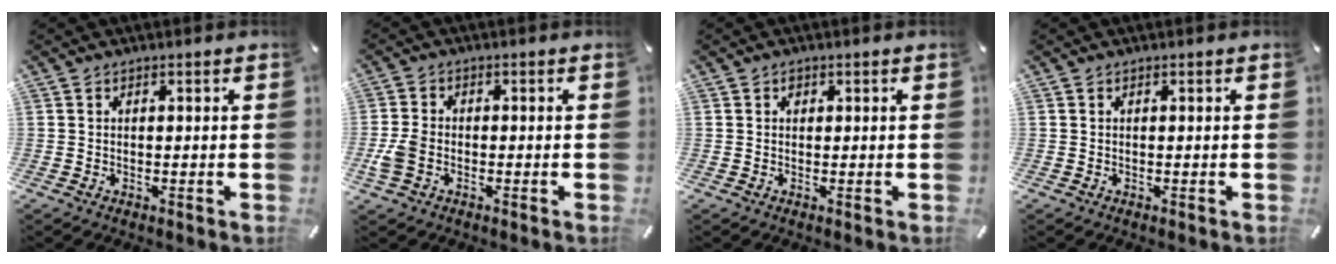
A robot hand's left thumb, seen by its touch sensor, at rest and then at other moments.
{"total": 5.1, "force": [-1.4, 3.5, 3.4], "torque": [-0.076, 0.005, -0.027]}
{"total": 0.9, "force": [0.2, 0.8, 0.3], "torque": [0.003, 0.001, 0.002]}
{"total": 0.0}